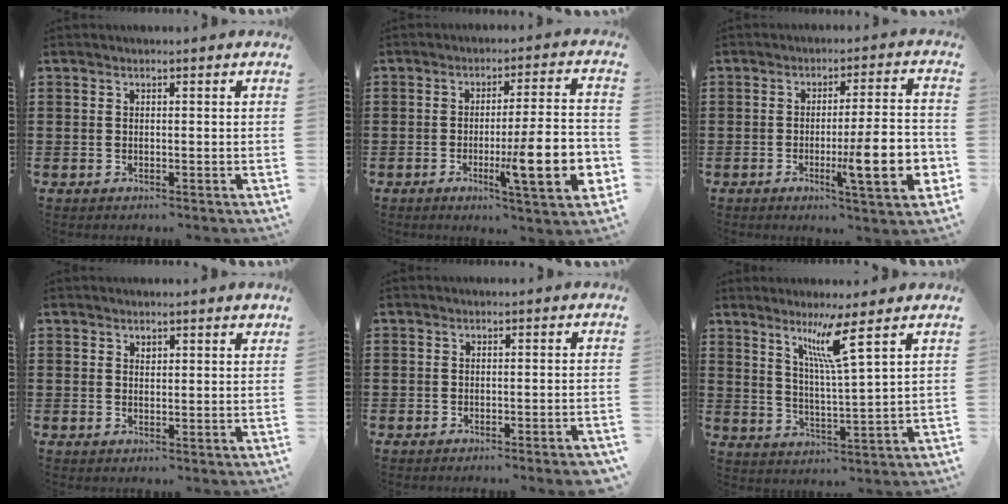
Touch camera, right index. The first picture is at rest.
{"total": 13.0, "force": [-3.4, 2.2, 12.4], "torque": [-0.205, -0.008, -0.056]}
{"total": 11.9, "force": [-3.0, 1.9, 11.4], "torque": [-0.173, -0.011, -0.051]}
{"total": 1.1, "force": [0.9, 0.6, 0.4], "torque": [0.007, -0.004, 0.013]}
{"total": 1.6, "force": [-1.5, -0.1, 0.6], "torque": [-0.011, -0.001, -0.029]}
{"total": 7.2, "force": [4.2, -0.5, 5.8], "torque": [-0.117, -0.006, 0.067]}